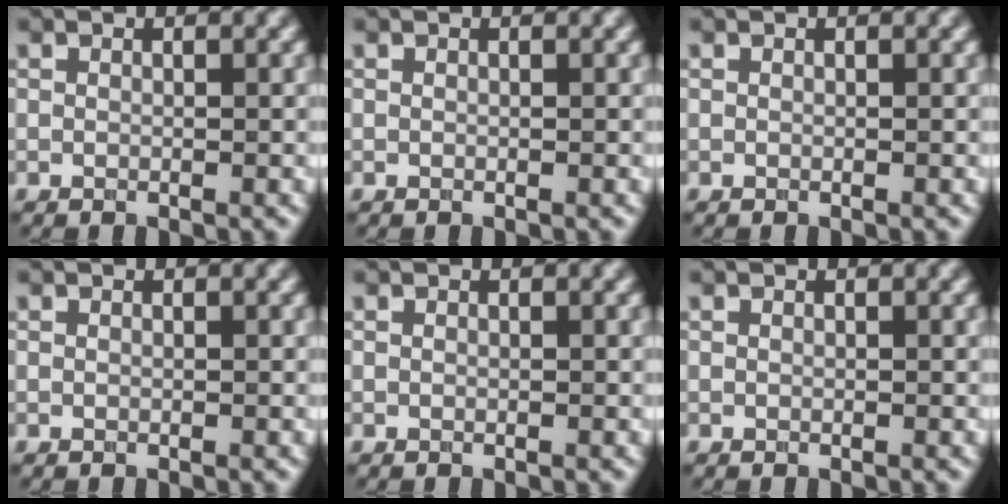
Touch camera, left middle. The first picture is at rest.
{"total": 0.0}
{"total": 0.0}
{"total": 0.0}
{"total": 0.0}
{"total": 0.0}